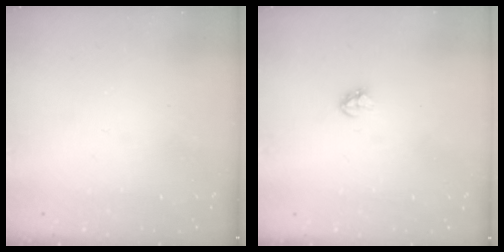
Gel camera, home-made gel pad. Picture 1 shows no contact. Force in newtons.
{"total": 3.4, "press": 3.4, "slide": 0.1}